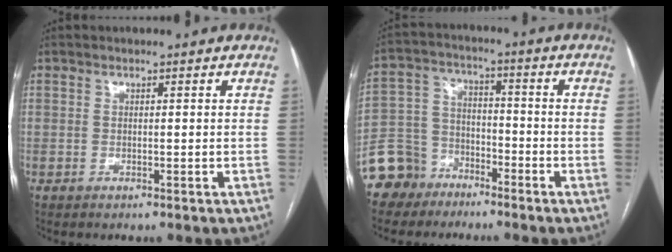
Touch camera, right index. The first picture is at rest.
{"total": 8.4, "force": [-6.1, 5.7, 0.2], "torque": [-0.010, 0.022, -0.121]}